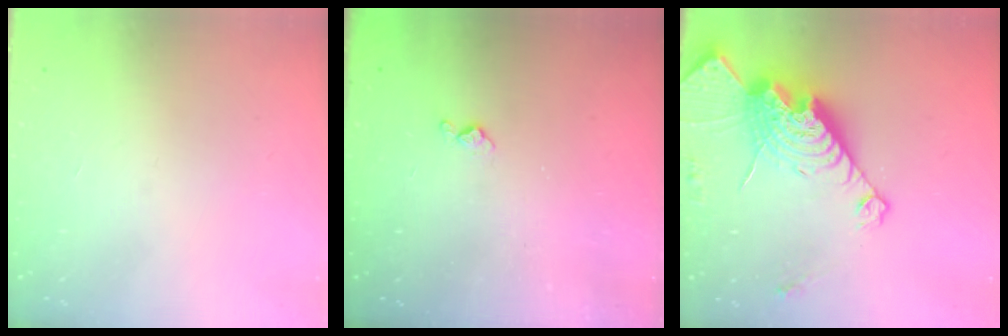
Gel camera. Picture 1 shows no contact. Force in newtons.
{"total": 3.8, "press": 3.8, "slide": 0.3}
{"total": 19.3, "press": 19.3, "slide": 1.6}